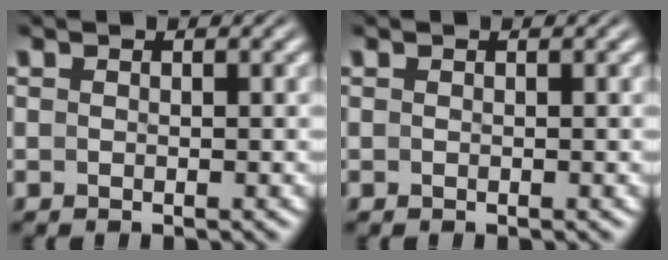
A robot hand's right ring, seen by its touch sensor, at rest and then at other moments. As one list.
[{"total": 0.0}]